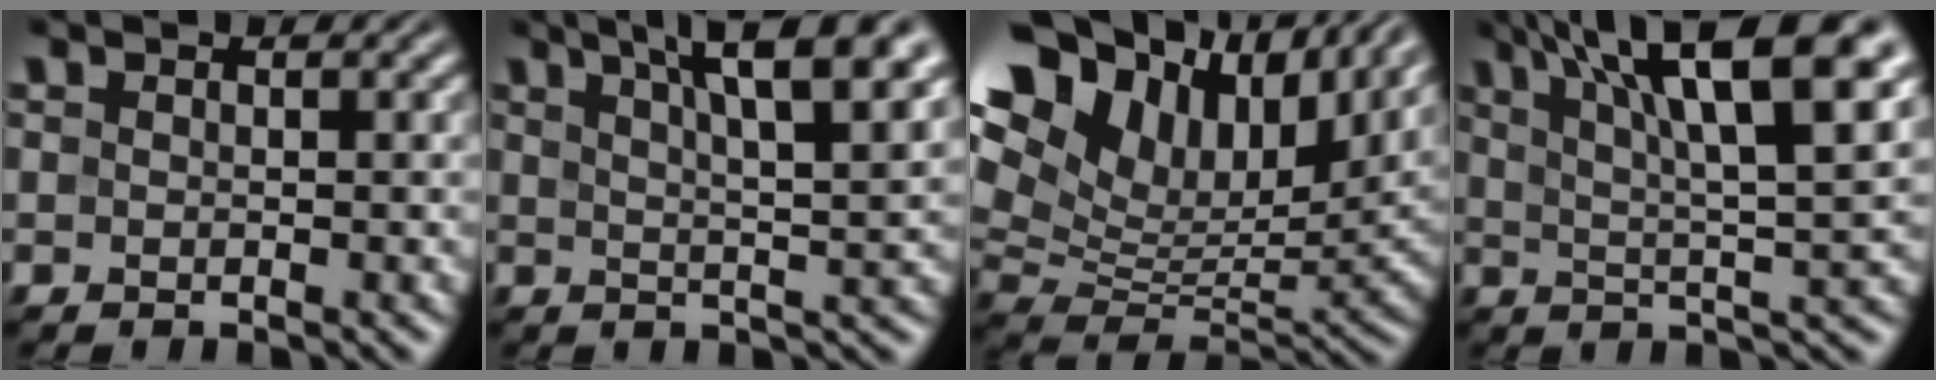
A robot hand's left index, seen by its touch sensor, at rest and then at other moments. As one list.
[{"total": 8.7, "force": [4.8, 2.1, 7.0], "torque": [-0.078, 0.026, 0.059]}, {"total": 22.5, "force": [10.4, 14.9, 13.3], "torque": [-0.290, 0.045, 0.191]}, {"total": 12.9, "force": [6.7, 2.9, 10.6], "torque": [-0.157, 0.022, 0.103]}]